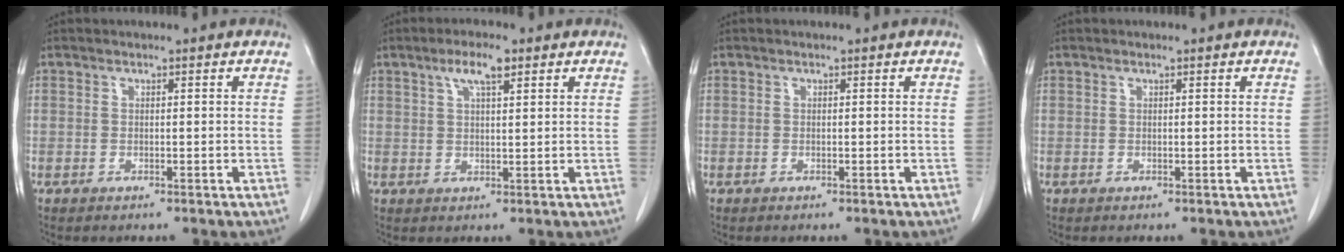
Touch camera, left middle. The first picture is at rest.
{"total": 4.4, "force": [2.6, 0.8, 3.5], "torque": [-0.070, 0.006, 0.046]}
{"total": 0.0}
{"total": 0.0}